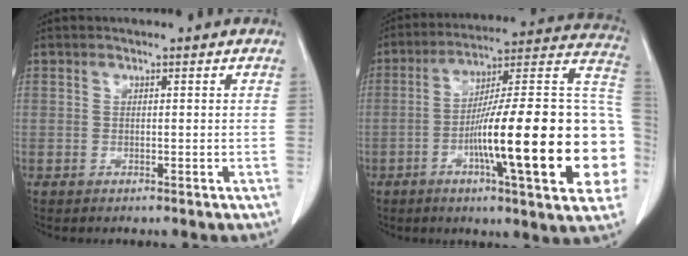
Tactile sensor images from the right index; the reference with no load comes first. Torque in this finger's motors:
{"motor_torque": [1.71, -0.43, 0.67, 0.20]}